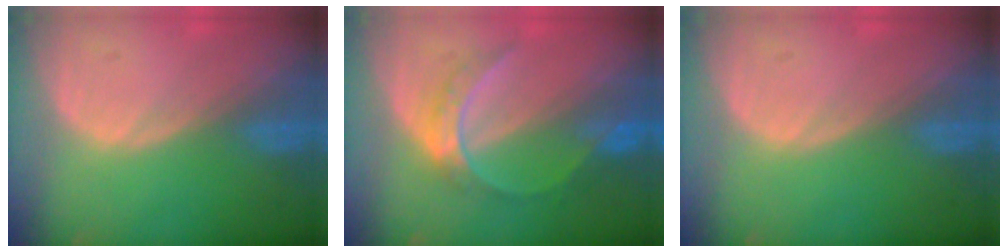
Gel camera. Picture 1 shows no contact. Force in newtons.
{"total": 6.5, "press": 5.6, "slide": 3.4}
{"total": 0.0}